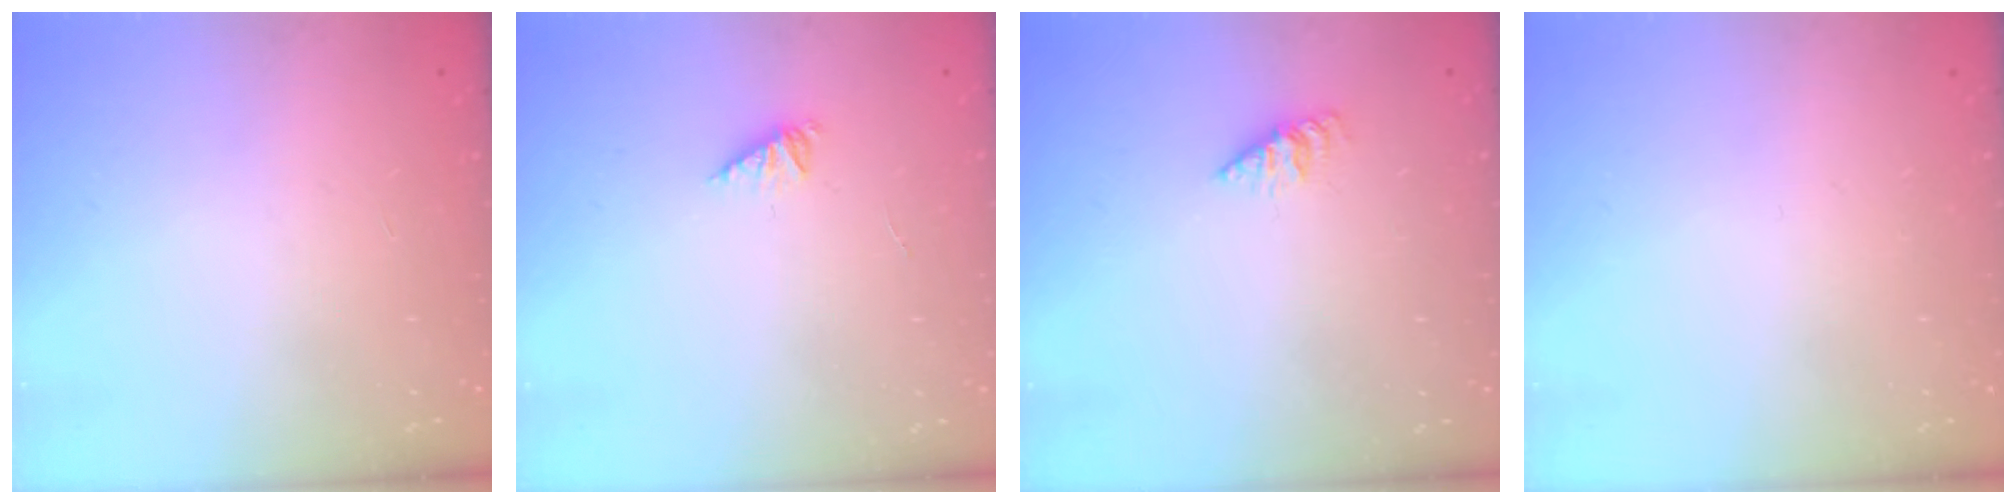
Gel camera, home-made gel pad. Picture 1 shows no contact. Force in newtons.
{"total": 2.1, "press": 2.0, "slide": 0.4}
{"total": 1.6, "press": 1.6, "slide": 0.1}
{"total": 0.0}